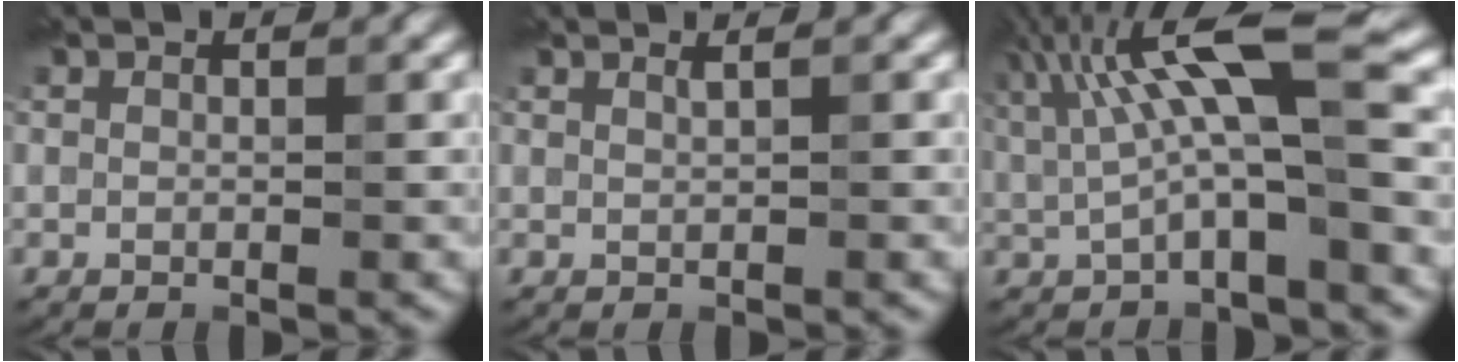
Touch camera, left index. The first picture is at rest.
{"total": 0.6, "force": [0.6, -0.1, -0.1], "torque": [0.002, 0.004, 0.009]}
{"total": 7.2, "force": [1.3, 1.1, 7.0], "torque": [-0.151, -0.003, 0.050]}